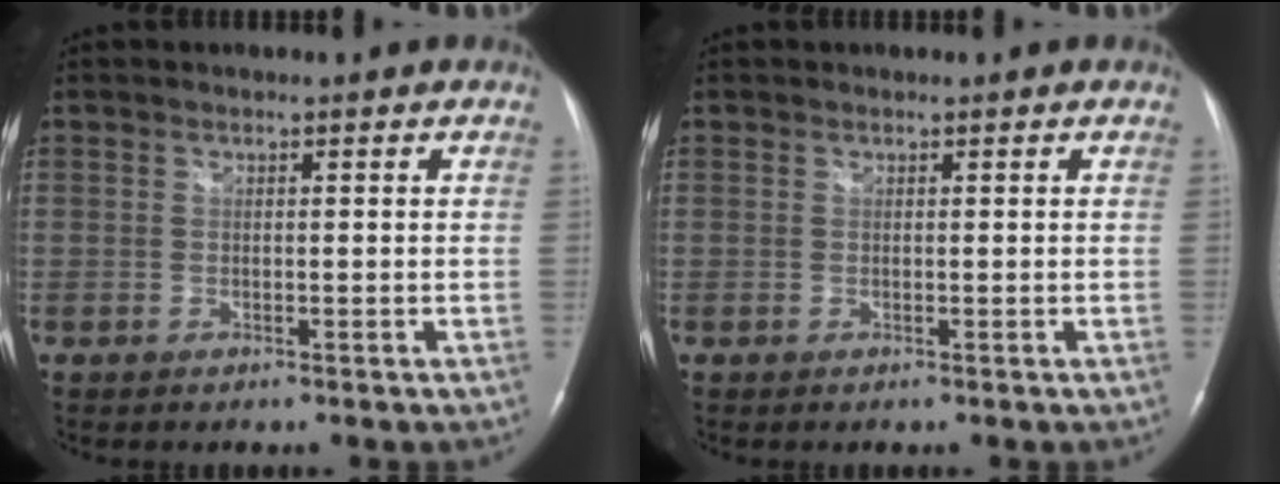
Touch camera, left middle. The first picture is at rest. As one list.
[{"total": 0.0}]